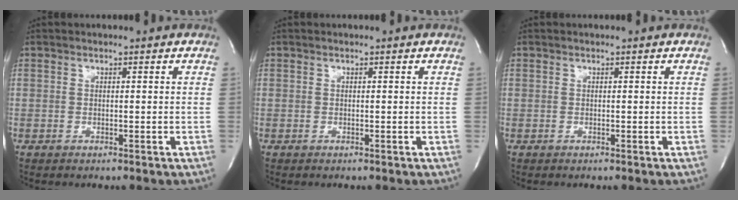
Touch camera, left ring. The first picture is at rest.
{"total": 0.0}
{"total": 0.0}